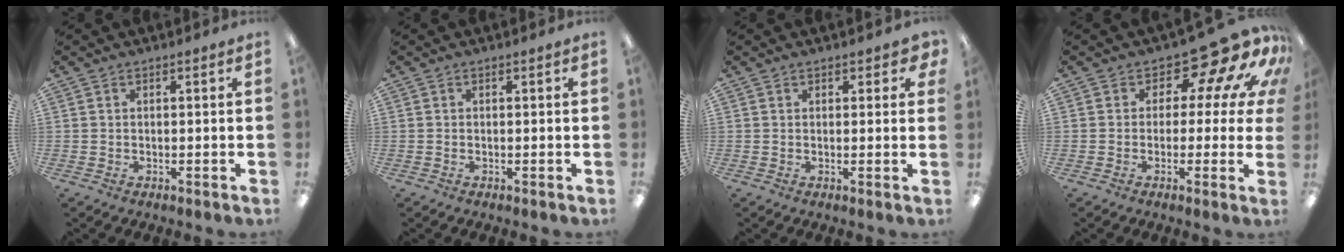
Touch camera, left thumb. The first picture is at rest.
{"total": 0.0}
{"total": 2.2, "force": [1.5, 1.3, 1.0], "torque": [-0.006, -0.003, 0.025]}
{"total": 12.3, "force": [6.8, 5.9, 8.5], "torque": [-0.125, -0.047, 0.112]}